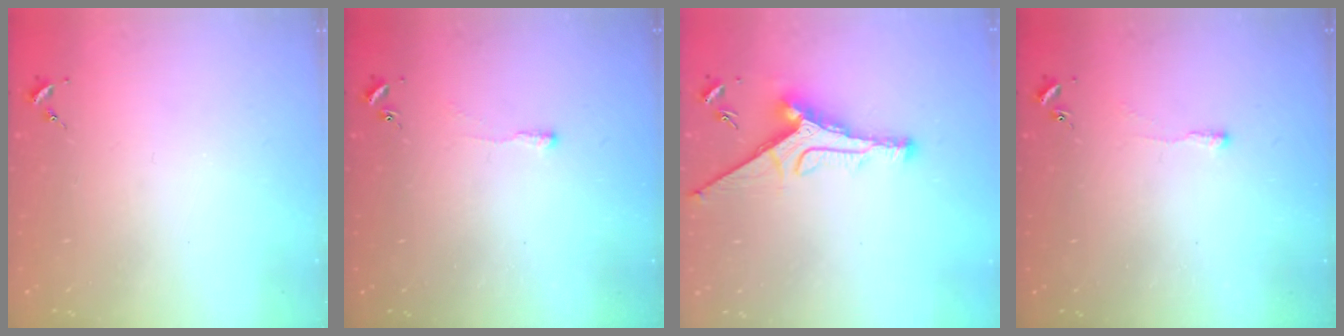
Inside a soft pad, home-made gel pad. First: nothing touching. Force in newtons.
{"total": 2.5, "press": 2.5, "slide": 0.5}
{"total": 12.4, "press": 12.3, "slide": 0.9}
{"total": 2.5, "press": 2.5, "slide": 0.5}